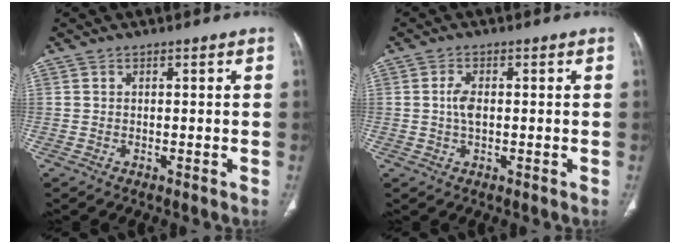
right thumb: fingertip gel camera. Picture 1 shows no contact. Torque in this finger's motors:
{"motor_torque": [0.39, 0.82, 0.52, 0.02, -0.01]}